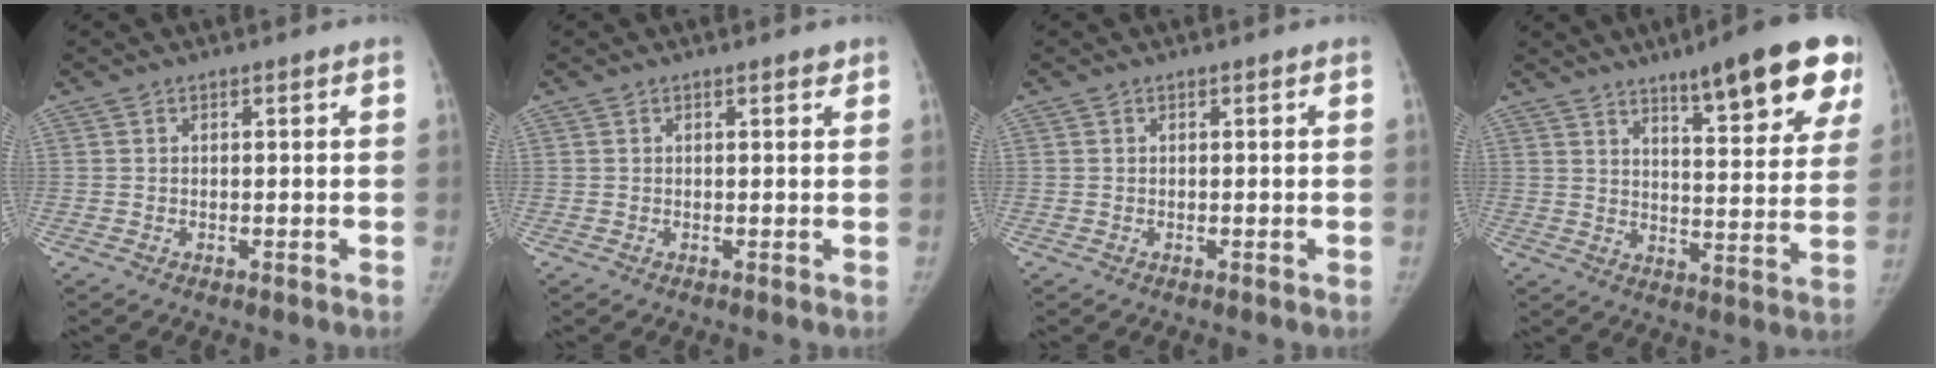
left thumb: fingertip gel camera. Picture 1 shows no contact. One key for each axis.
{"total": 0.7, "fx": 0.6, "fy": 0.3, "fz": 0.3, "tx": -0.002, "ty": -0.003, "tz": 0.007}
{"total": 0.0}
{"total": 18.1, "fx": 11.1, "fy": 4.0, "fz": 13.7, "tx": -0.150, "ty": -0.049, "tz": 0.152}